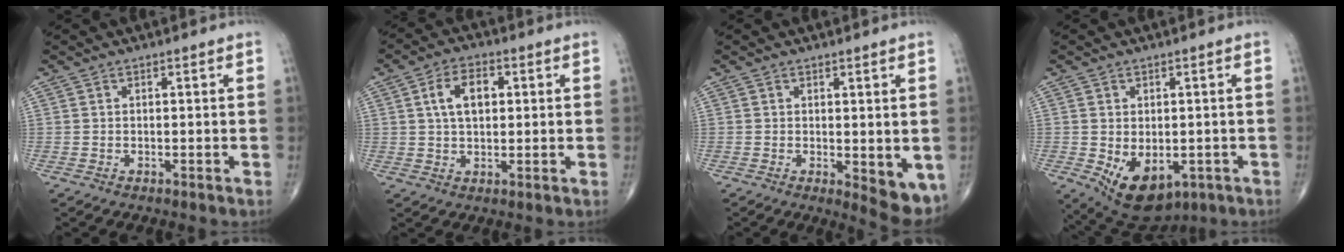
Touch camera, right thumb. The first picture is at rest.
{"total": 7.3, "force": [1.7, 4.4, 5.6], "torque": [-0.088, 0.009, 0.027]}
{"total": 6.6, "force": [-0.9, 2.7, 5.9], "torque": [-0.066, -0.017, -0.006]}
{"total": 10.4, "force": [-3.2, 6.6, 7.4], "torque": [-0.098, -0.007, -0.028]}